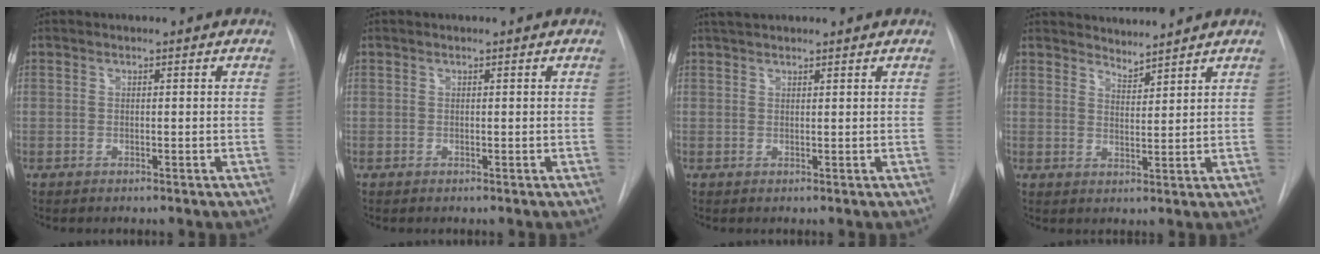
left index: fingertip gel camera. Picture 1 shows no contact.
{"total": 0.0}
{"total": 3.9, "force": [3.6, 0.6, 1.5], "torque": [-0.022, 0.035, 0.060]}
{"total": 3.9, "force": [3.9, 0.1, -0.1], "torque": [0.001, -0.003, 0.064]}